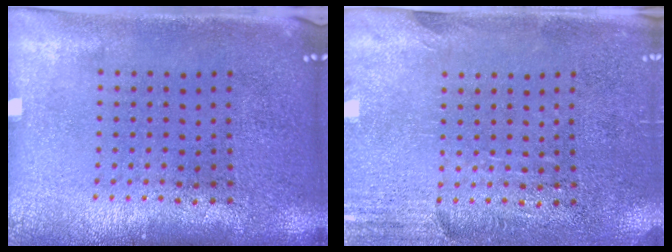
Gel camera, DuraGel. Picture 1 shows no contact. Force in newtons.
{"total": 2.7, "press": 2.4, "slide": 1.4}